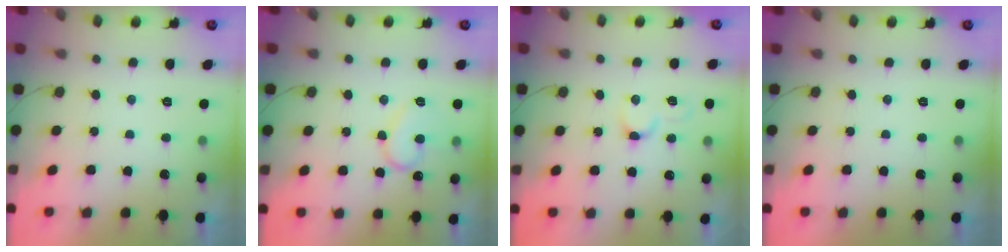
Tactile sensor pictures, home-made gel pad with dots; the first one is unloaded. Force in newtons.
{"total": 11.8, "press": 11.7, "slide": 1.0}
{"total": 4.4, "press": 4.3, "slide": 0.6}
{"total": 0.0}